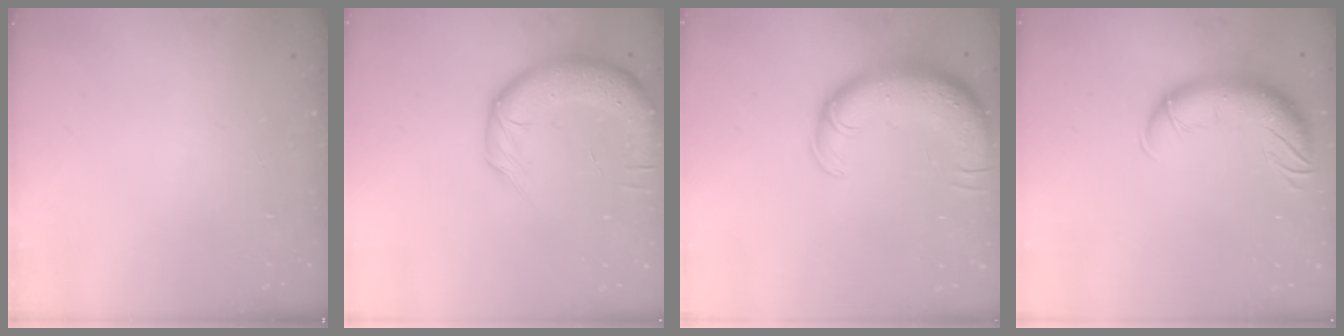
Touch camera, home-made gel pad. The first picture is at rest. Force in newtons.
{"total": 11.4, "press": 11.0, "slide": 3.1}
{"total": 13.9, "press": 13.5, "slide": 3.3}
{"total": 12.2, "press": 11.8, "slide": 2.8}